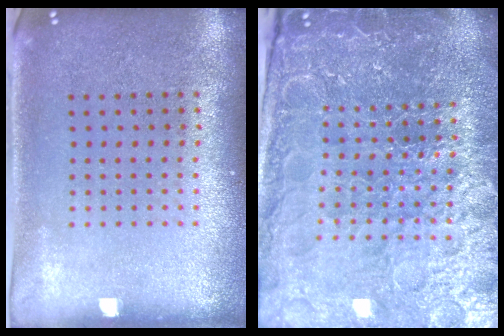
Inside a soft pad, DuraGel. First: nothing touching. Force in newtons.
{"total": 5.5, "press": 5.1, "slide": 2.1}